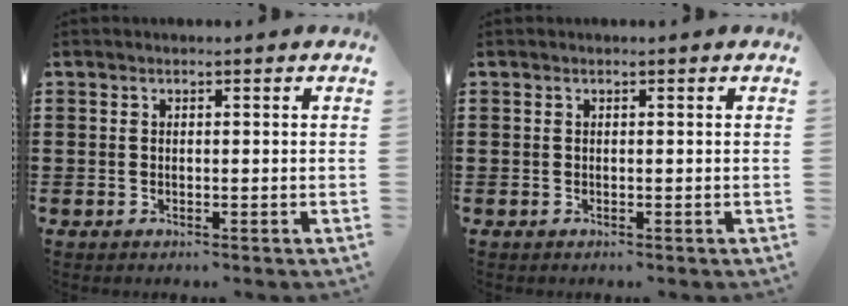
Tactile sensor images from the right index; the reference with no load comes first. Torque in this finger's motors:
{"motor_torque": [0.87, 1.27, 0.00, 0.00]}